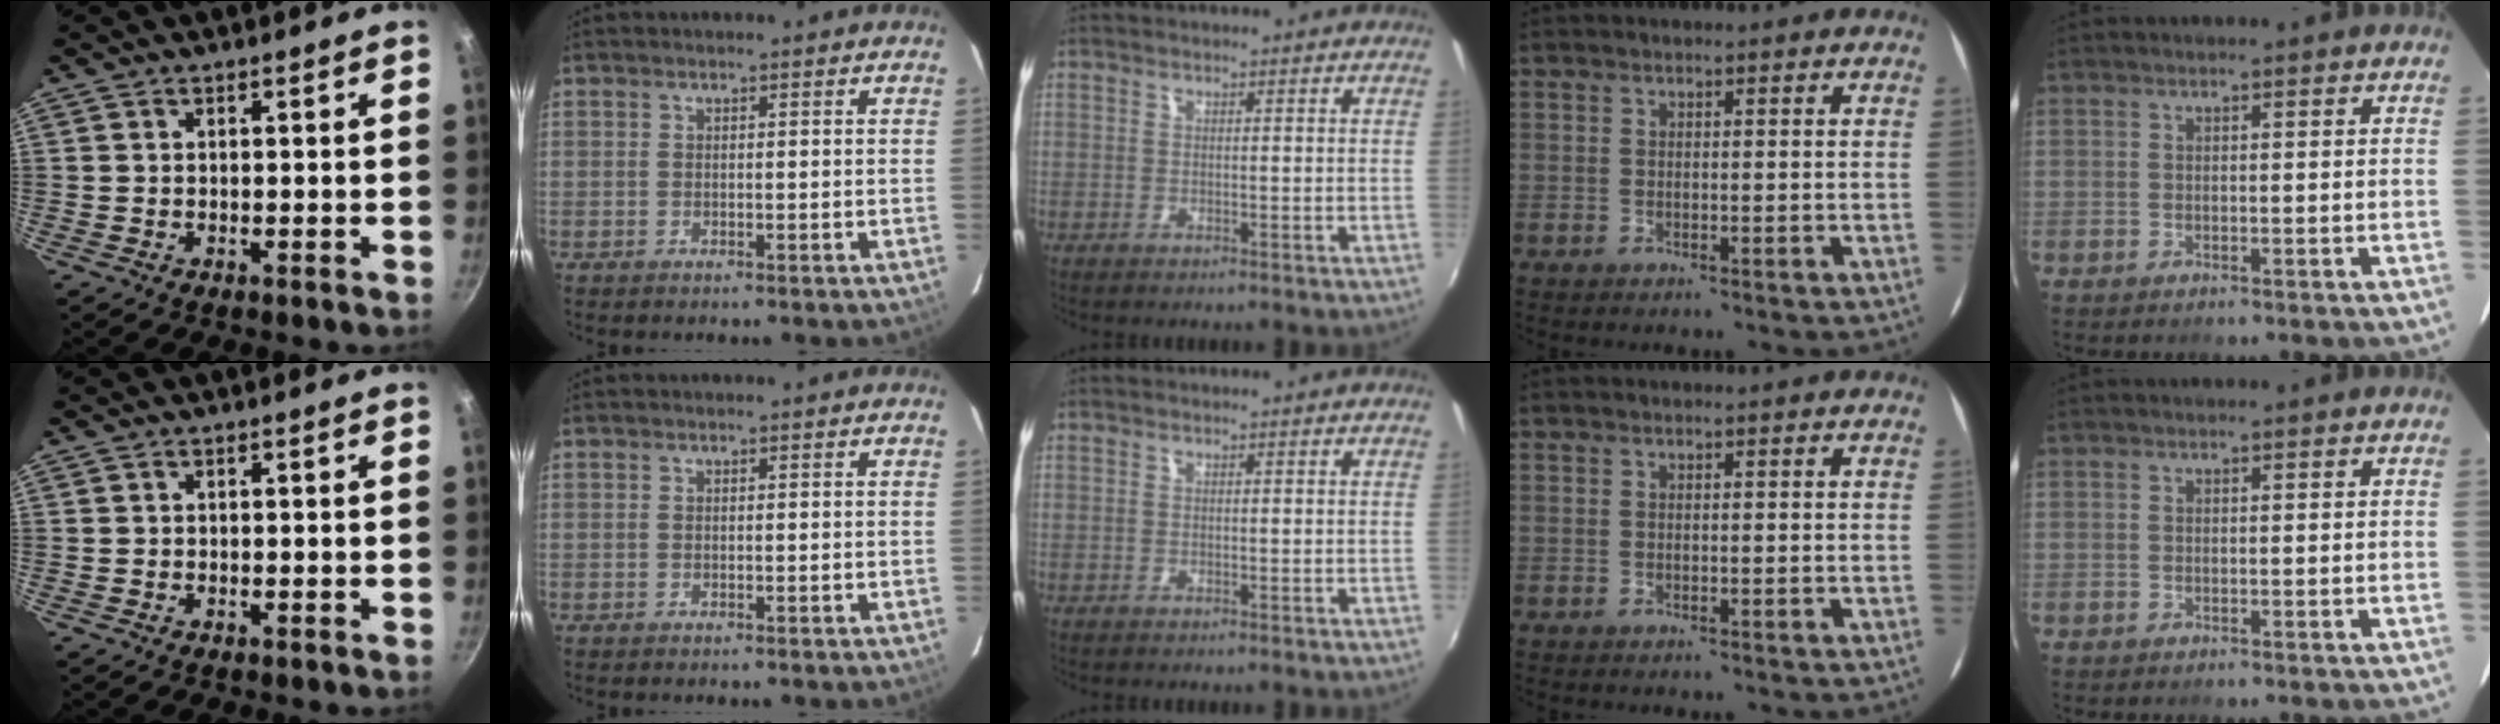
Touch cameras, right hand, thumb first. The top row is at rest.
{}